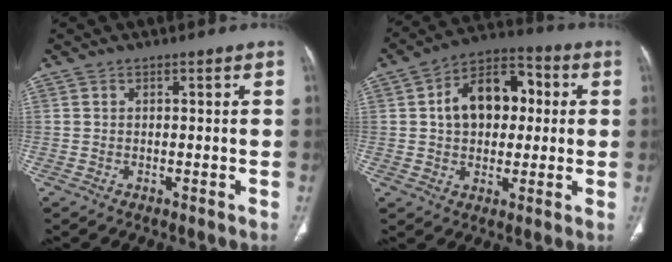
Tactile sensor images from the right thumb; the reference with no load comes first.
{"total": 14.5, "force": [2.1, 9.8, 10.4], "torque": [-0.128, 0.025, 0.025]}